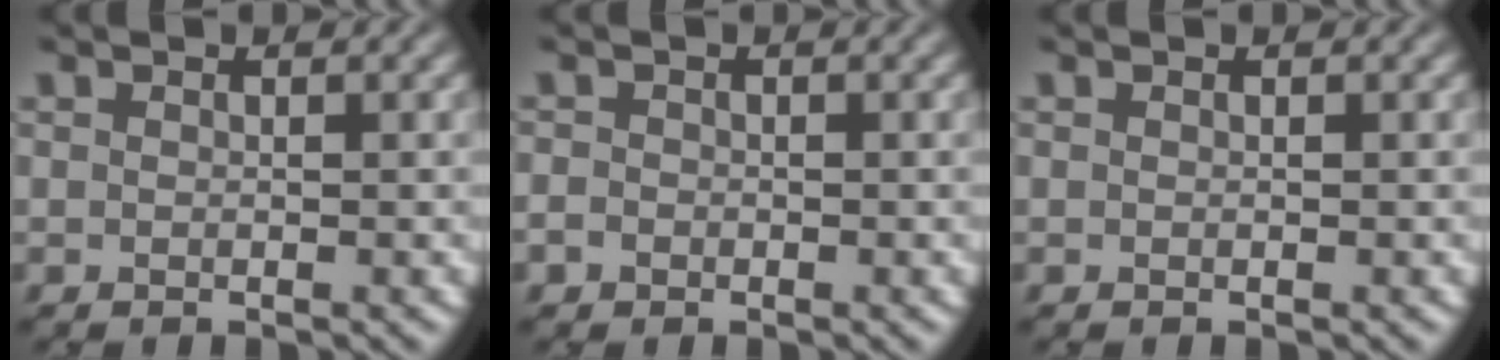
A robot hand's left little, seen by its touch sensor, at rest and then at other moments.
{"total": 1.2, "force": [-0.5, 1.0, 0.4], "torque": [-0.001, -0.003, -0.008]}
{"total": 0.0}